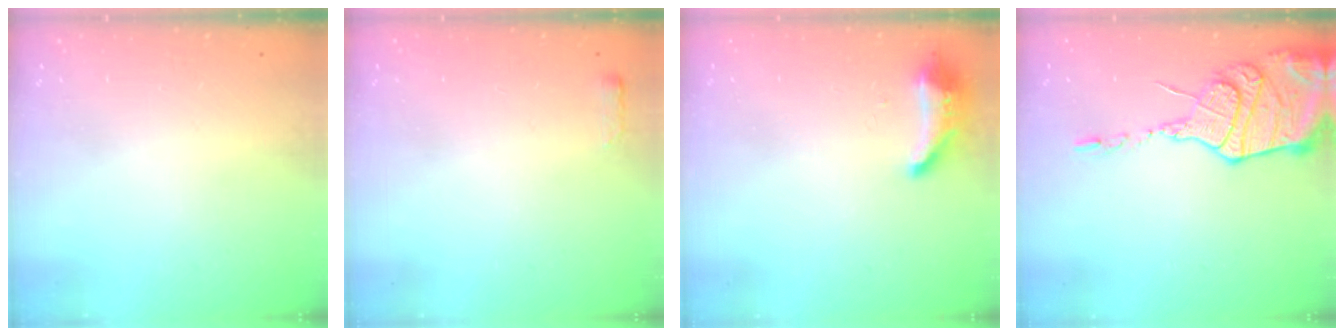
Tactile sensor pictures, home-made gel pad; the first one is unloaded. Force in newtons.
{"total": 2.4, "press": 2.4, "slide": 0.4}
{"total": 10.1, "press": 9.0, "slide": 4.6}
{"total": 16.4, "press": 16.3, "slide": 1.7}